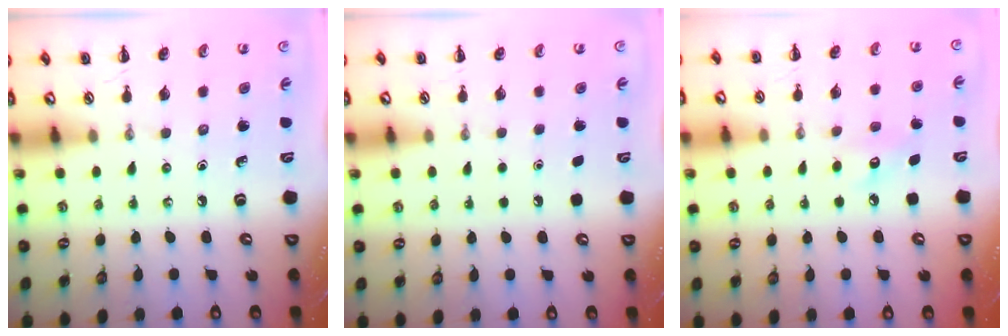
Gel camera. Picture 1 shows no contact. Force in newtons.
{"total": 1.8, "press": 1.8, "slide": 0.1}
{"total": 7.1, "press": 6.8, "slide": 1.8}